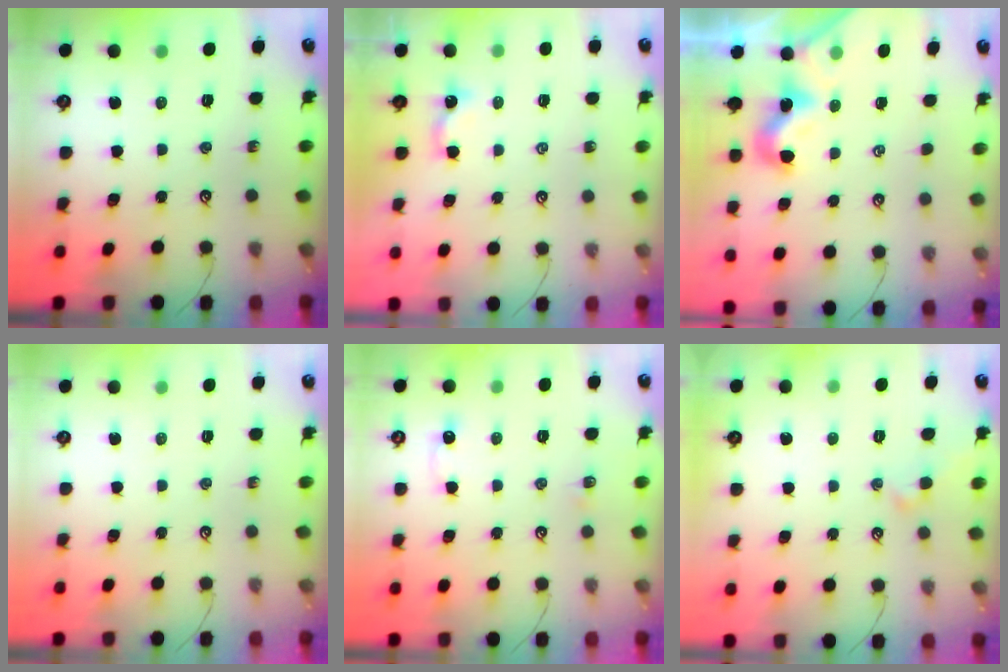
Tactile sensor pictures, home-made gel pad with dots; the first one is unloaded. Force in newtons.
{"total": 1.7, "press": 1.6, "slide": 0.3}
{"total": 1.9, "press": 1.9, "slide": 0.4}
{"total": 0.0}
{"total": 3.2, "press": 3.1, "slide": 0.5}
{"total": 1.6, "press": 1.5, "slide": 0.4}